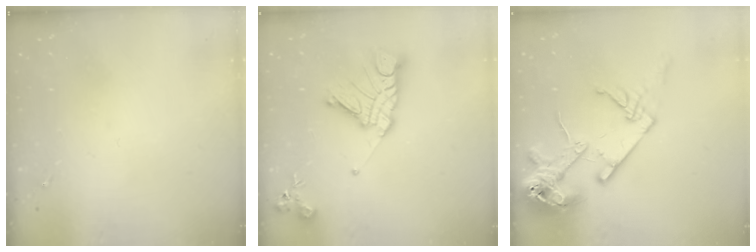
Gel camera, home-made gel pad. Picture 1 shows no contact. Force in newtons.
{"total": 16.1, "press": 16.0, "slide": 1.6}
{"total": 18.6, "press": 18.4, "slide": 2.2}